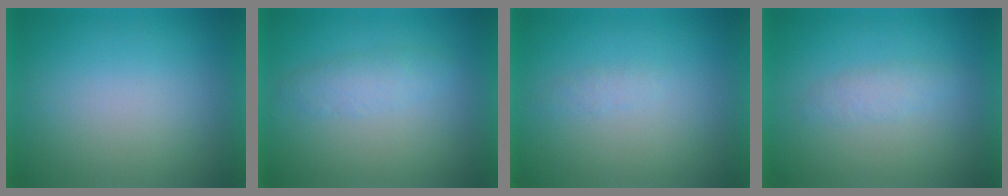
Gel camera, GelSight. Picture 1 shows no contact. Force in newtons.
{"total": 2.4}
{"total": 1.2}
{"total": 1.9}